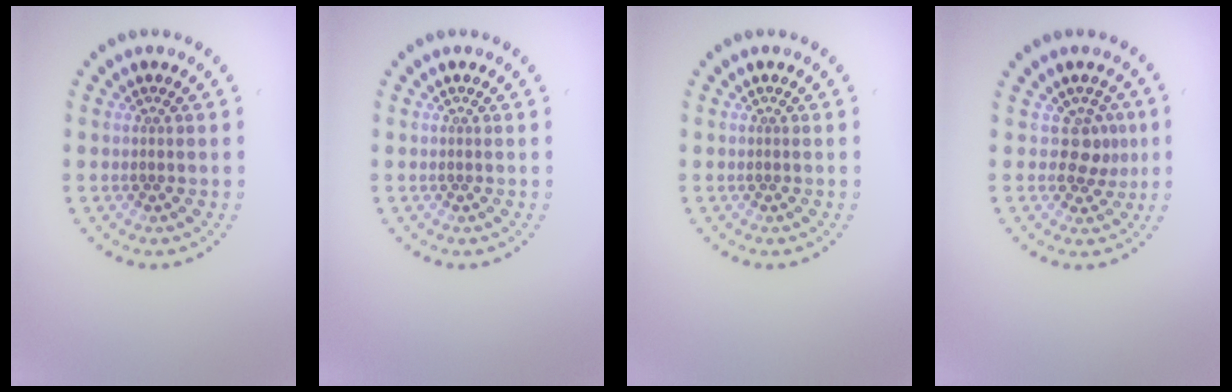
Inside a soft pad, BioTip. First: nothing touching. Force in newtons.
{"total": 0.0}
{"total": 0.0}
{"total": 2.2, "press": 1.7, "slide": 1.4}